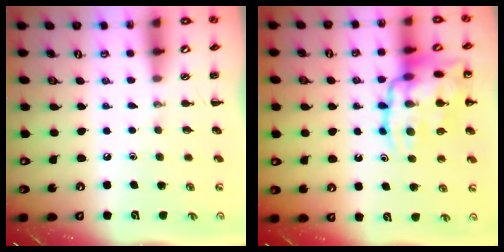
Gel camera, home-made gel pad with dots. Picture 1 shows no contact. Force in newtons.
{"total": 20.0, "press": 19.8, "slide": 2.3}